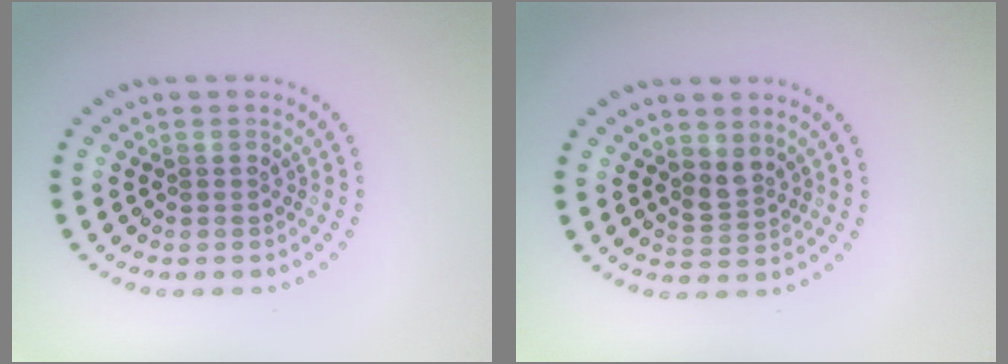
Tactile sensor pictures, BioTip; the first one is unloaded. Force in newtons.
{"total": 1.7, "press": 1.4, "slide": 1.1}